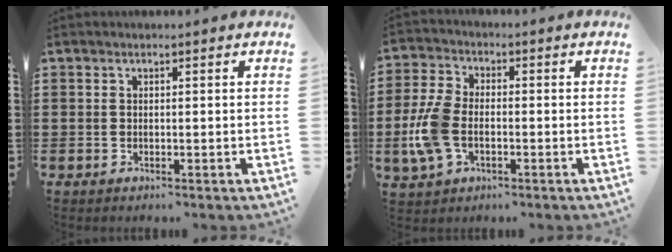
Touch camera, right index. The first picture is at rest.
{"total": 7.6, "force": [-1.8, 4.2, 6.0], "torque": [-0.154, -0.005, -0.041]}